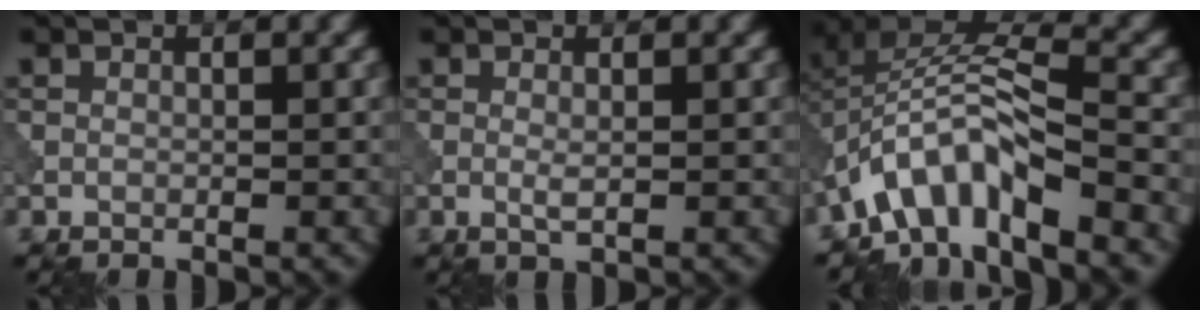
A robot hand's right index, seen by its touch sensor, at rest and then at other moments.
{"total": 1.0, "force": [0.0, 0.1, 1.0], "torque": [-0.022, -0.002, -0.001]}
{"total": 8.2, "force": [-4.5, 3.1, 6.1], "torque": [-0.105, 0.010, -0.096]}